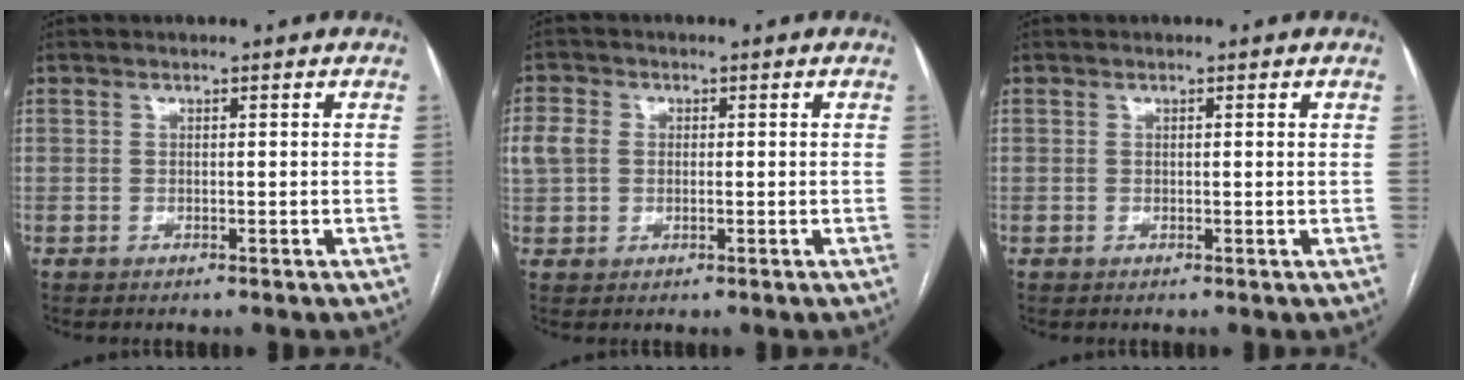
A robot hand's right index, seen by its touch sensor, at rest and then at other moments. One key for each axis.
{"total": 4.3, "fx": 0.5, "fy": 3.6, "fz": 2.4, "tx": -0.067, "ty": 0.013, "tz": 0.009}
{"total": 0.6, "fx": 0.3, "fy": 0.1, "fz": 0.5, "tx": -0.010, "ty": 0.001, "tz": 0.003}